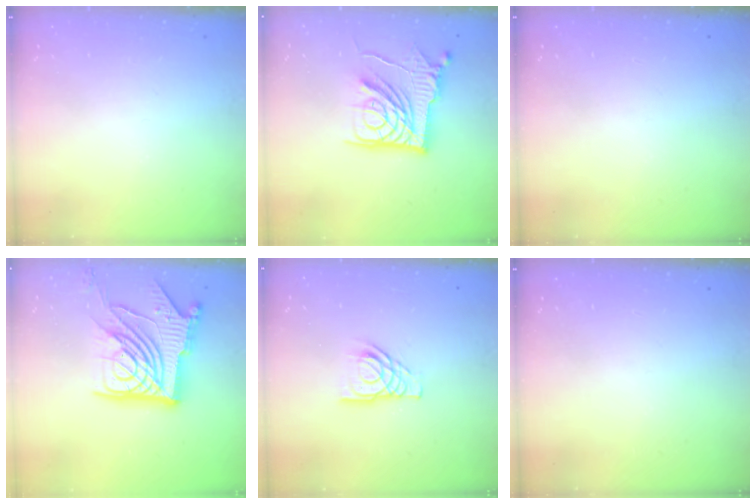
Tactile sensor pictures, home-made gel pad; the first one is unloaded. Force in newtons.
{"total": 14.2, "press": 14.1, "slide": 1.1}
{"total": 0.0}
{"total": 21.1, "press": 21.0, "slide": 2.7}
{"total": 7.9, "press": 7.9, "slide": 0.8}
{"total": 0.0}